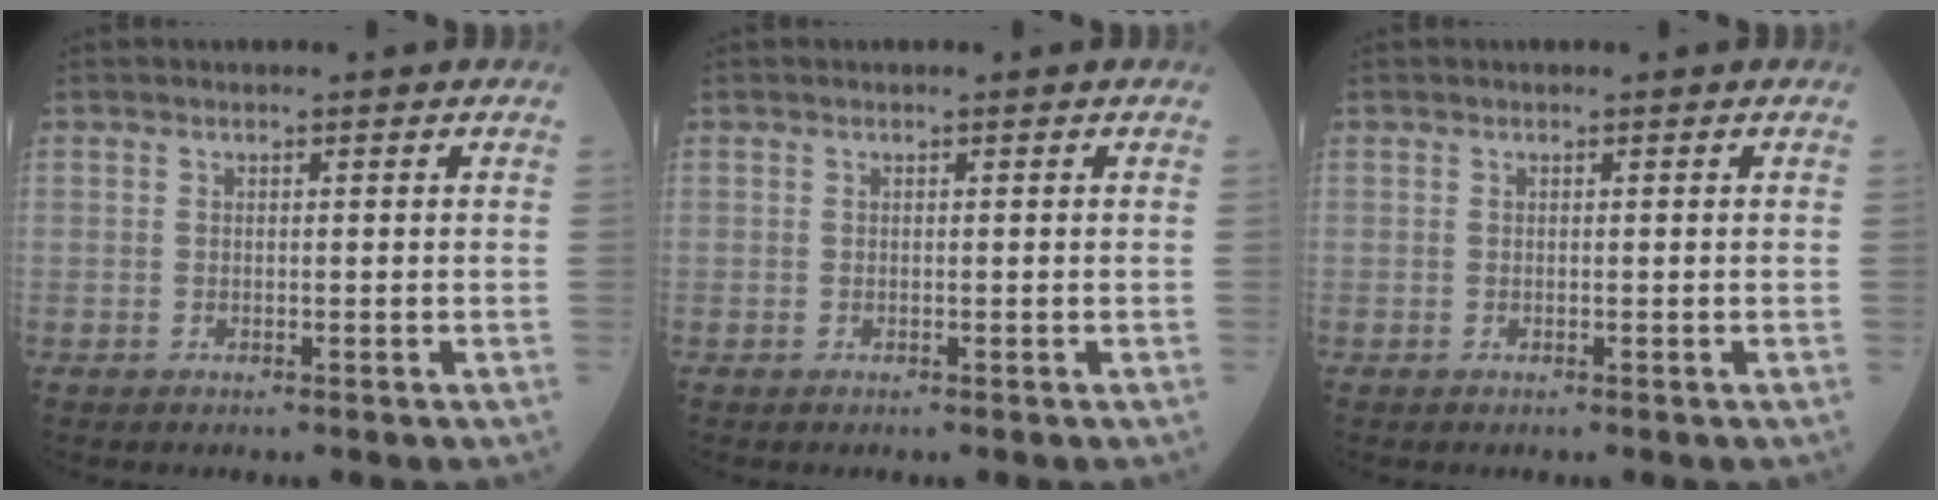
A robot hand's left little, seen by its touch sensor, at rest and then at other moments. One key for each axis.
{"total": 0.0}
{"total": 0.0}